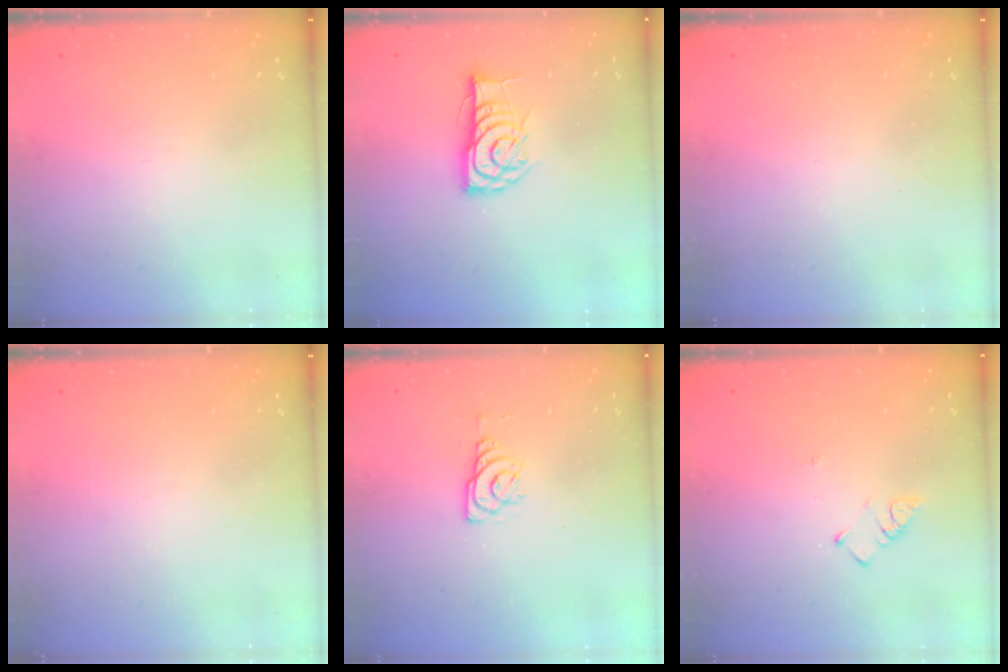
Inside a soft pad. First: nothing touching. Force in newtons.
{"total": 11.8, "press": 11.8, "slide": 0.9}
{"total": 0.0}
{"total": 0.0}
{"total": 6.0, "press": 6.0, "slide": 0.5}
{"total": 2.8, "press": 2.8, "slide": 0.5}